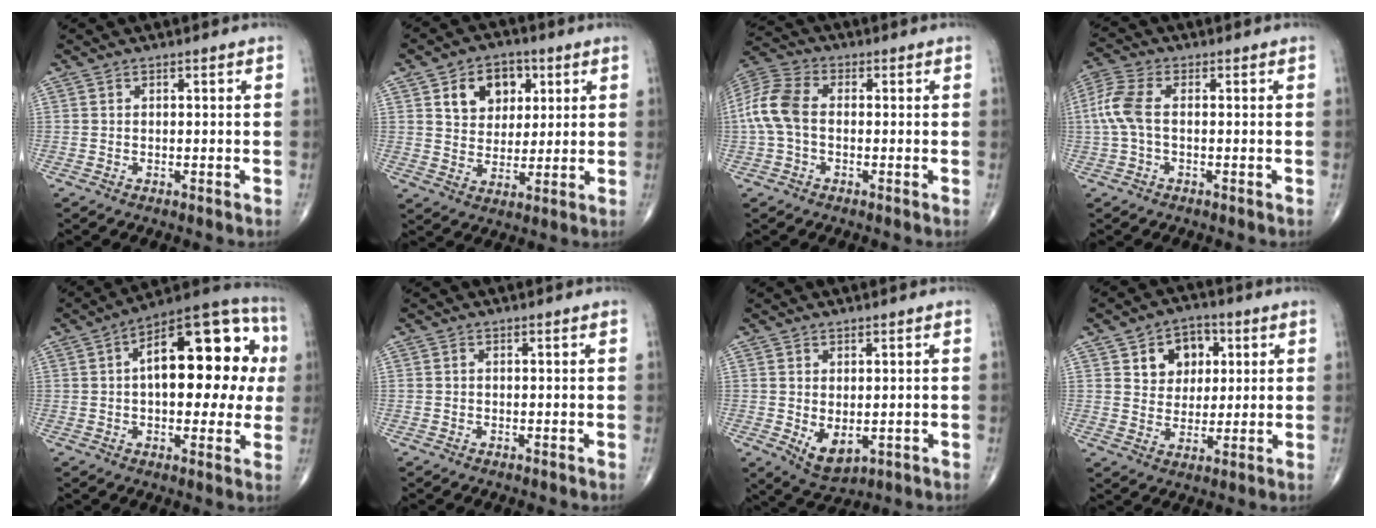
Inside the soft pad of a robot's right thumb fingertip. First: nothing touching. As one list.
[{"total": 10.1, "force": [3.8, 7.6, 5.4], "torque": [-0.046, -0.012, 0.064]}, {"total": 9.3, "force": [-0.4, 5.9, 7.1], "torque": [-0.160, 0.024, -0.018]}, {"total": 7.1, "force": [0.0, 3.6, 6.0], "torque": [-0.163, 0.020, -0.006]}, {"total": 22.1, "force": [3.4, 10.5, 19.2], "torque": [-0.240, 0.034, 0.036]}, {"total": 0.0}, {"total": 5.5, "force": [-0.7, 3.2, 4.5], "torque": [-0.066, -0.009, 0.007]}, {"total": 9.1, "force": [3.2, 7.0, 4.8], "torque": [-0.030, -0.009, 0.050]}]